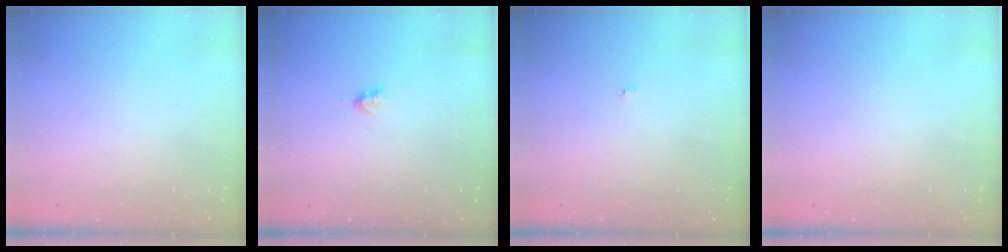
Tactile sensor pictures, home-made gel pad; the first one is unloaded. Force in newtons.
{"total": 1.9, "press": 1.8, "slide": 0.4}
{"total": 2.9, "press": 2.9, "slide": 0.3}
{"total": 0.0}